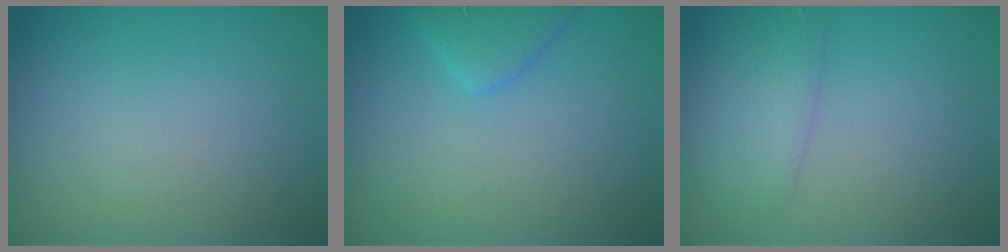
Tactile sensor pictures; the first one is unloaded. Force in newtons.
{"total": 2.2, "press": 2.2, "slide": 0.2}
{"total": 2.7, "press": 2.7, "slide": 0.1}